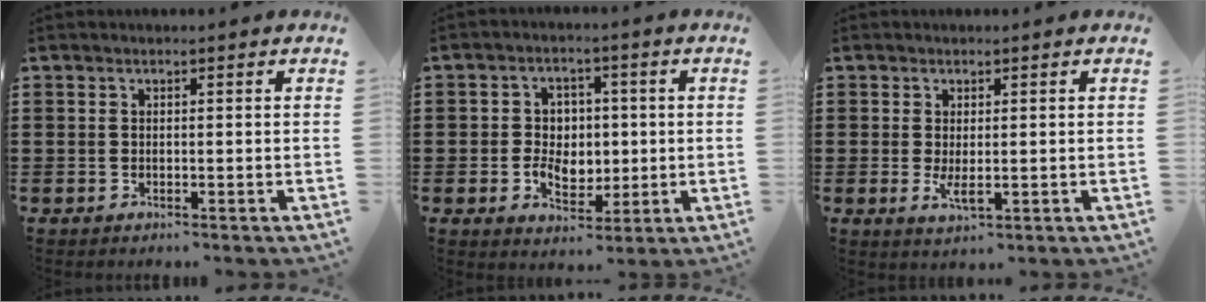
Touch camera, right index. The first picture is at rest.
{"total": 5.2, "force": [-0.2, 4.6, 2.6], "torque": [-0.045, 0.010, -0.008]}
{"total": 2.8, "force": [0.2, 0.9, 2.7], "torque": [-0.058, -0.005, 0.002]}